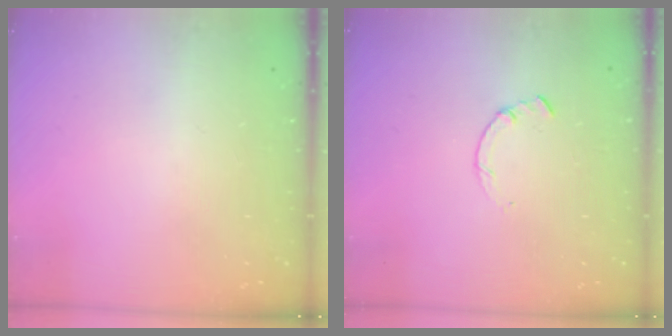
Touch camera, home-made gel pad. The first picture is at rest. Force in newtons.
{"total": 0.7, "press": 0.6, "slide": 0.2}